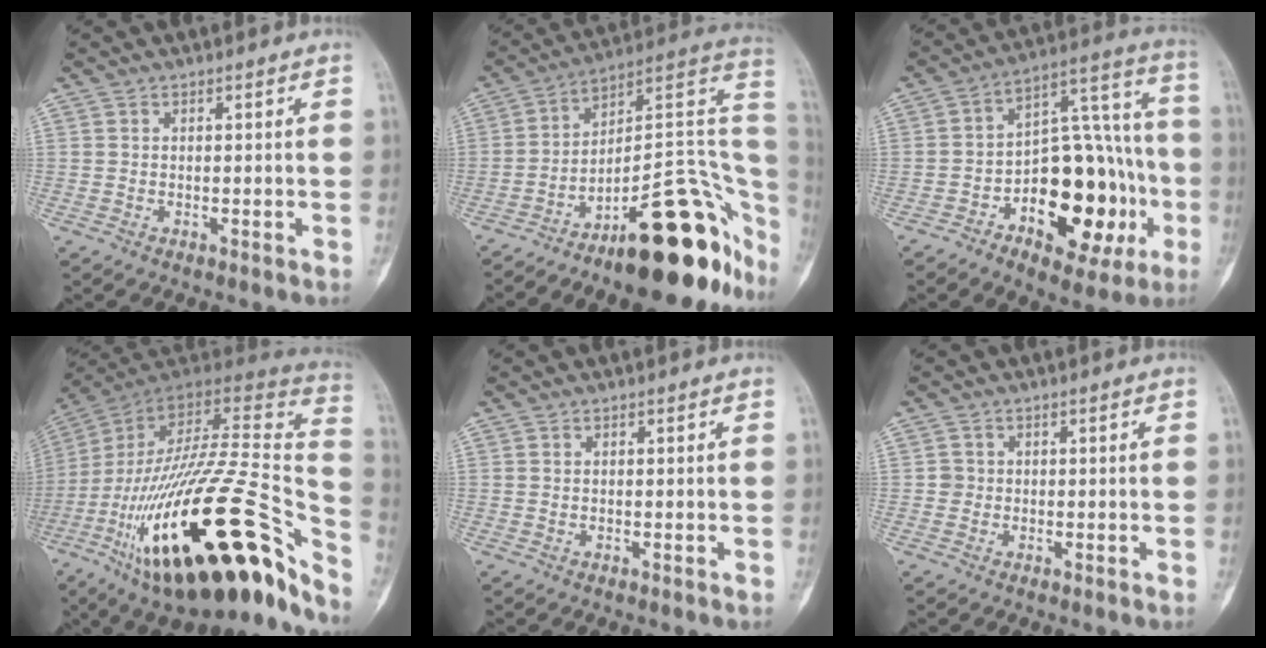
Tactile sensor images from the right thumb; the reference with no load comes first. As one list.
[{"total": 27.4, "force": [-13.7, 9.3, 21.9], "torque": [-0.197, 0.109, -0.199]}, {"total": 23.4, "force": [-6.9, 12.4, 18.5], "torque": [-0.230, 0.054, -0.091]}, {"total": 42.3, "force": [-20.7, 14.1, 34.1], "torque": [-0.515, 0.036, -0.329]}, {"total": 0.0}, {"total": 1.5, "force": [-0.1, 1.5, 0.1], "torque": [0.007, 0.006, -0.004]}]